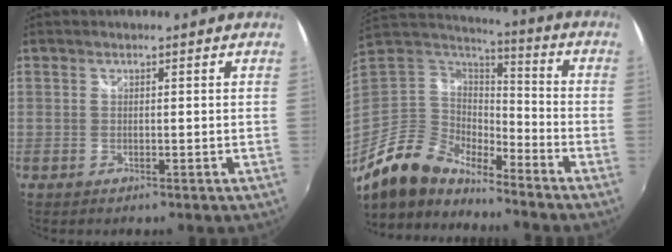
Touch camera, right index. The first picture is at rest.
{"total": 14.5, "force": [-11.7, 5.9, 6.2], "torque": [-0.136, -0.005, -0.229]}